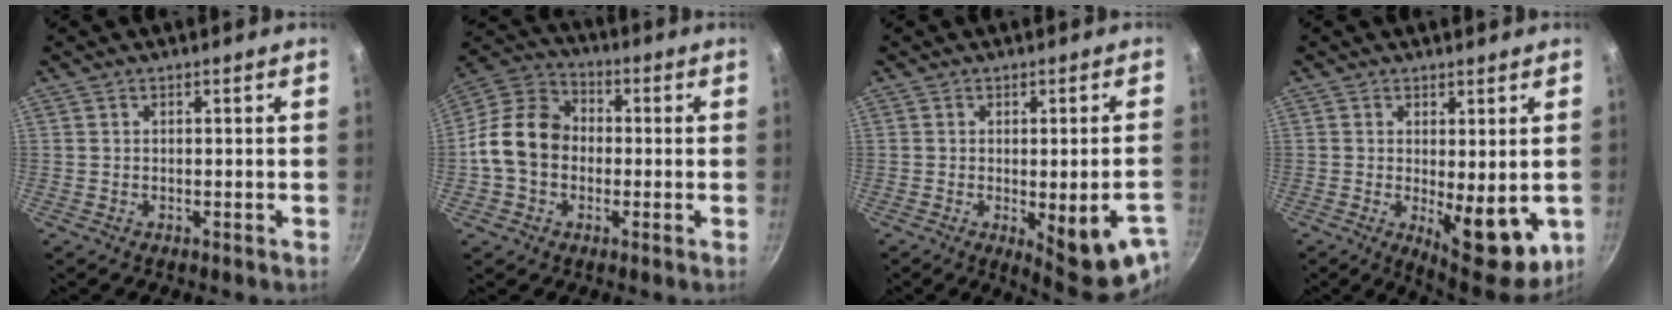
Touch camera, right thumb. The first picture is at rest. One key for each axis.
{"total": 12.8, "fx": -1.3, "fy": 10.2, "fz": 7.7, "tx": -0.107, "ty": 0.032, "tz": -0.045}
{"total": 14.3, "fx": -4.7, "fy": 4.4, "fz": 12.7, "tx": -0.133, "ty": -0.004, "tz": -0.047}
{"total": 11.5, "fx": -1.4, "fy": 4.7, "fz": 10.4, "tx": -0.117, "ty": -0.012, "tz": -0.005}